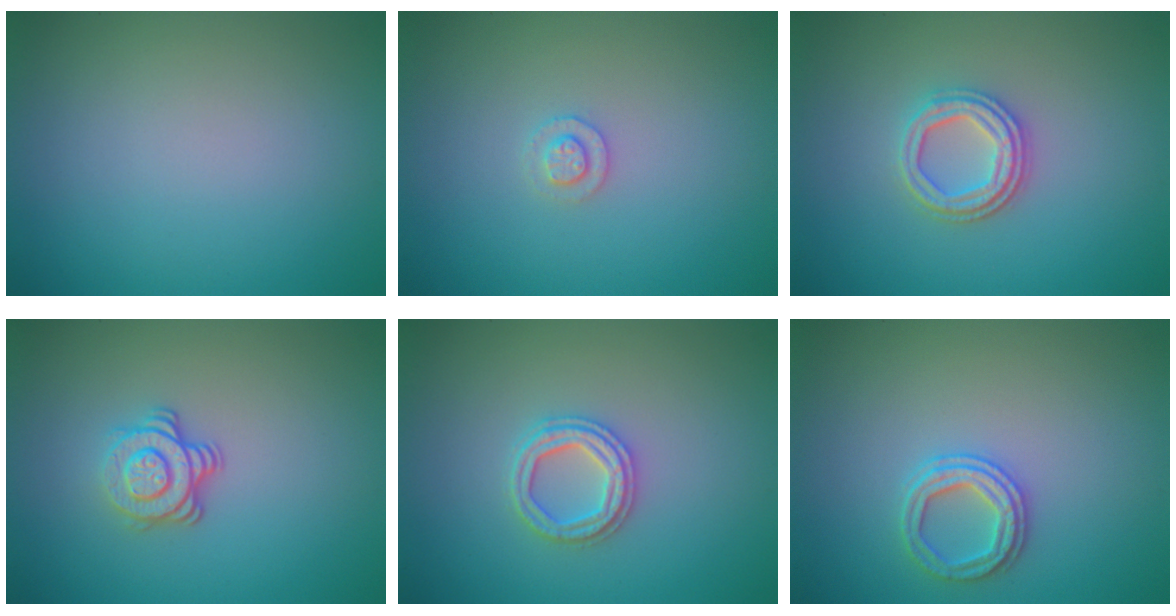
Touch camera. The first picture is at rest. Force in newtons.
{"total": 1.3, "press": 1.2, "slide": 0.3}
{"total": 3.3, "press": 2.9, "slide": 1.5}
{"total": 3.4, "press": 2.5, "slide": 2.3}
{"total": 2.4, "press": 2.4, "slide": 0.3}
{"total": 2.4, "press": 2.4, "slide": 0.2}